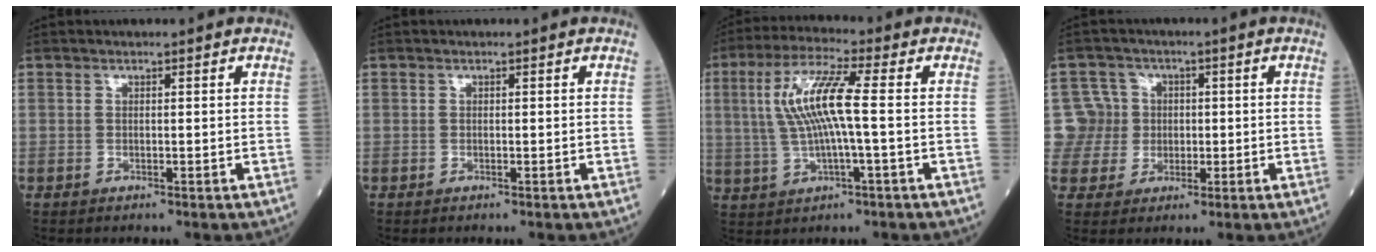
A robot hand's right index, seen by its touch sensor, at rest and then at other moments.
{"total": 0.0}
{"total": 10.8, "force": [0.7, 1.7, 10.6], "torque": [-0.228, 0.016, 0.016]}
{"total": 6.7, "force": [0.5, 6.7, 0.5], "torque": [-0.011, 0.024, 0.017]}